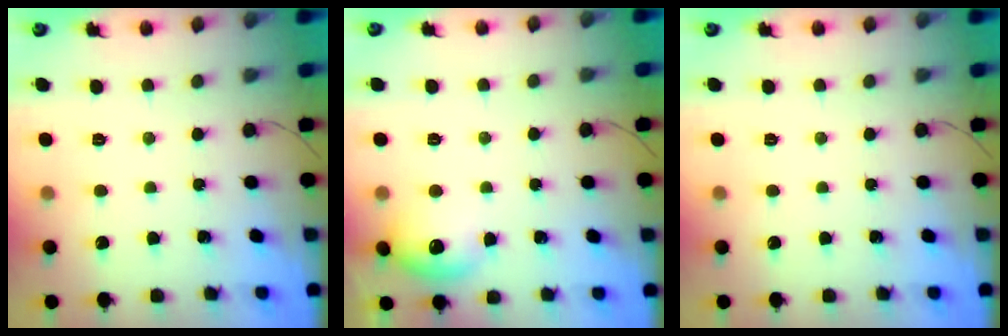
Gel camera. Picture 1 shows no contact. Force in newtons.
{"total": 10.0, "press": 9.9, "slide": 1.3}
{"total": 0.0}